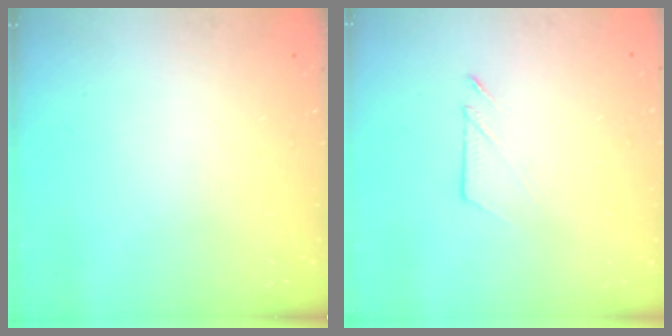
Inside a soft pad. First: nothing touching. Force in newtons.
{"total": 2.5, "press": 2.5, "slide": 0.4}